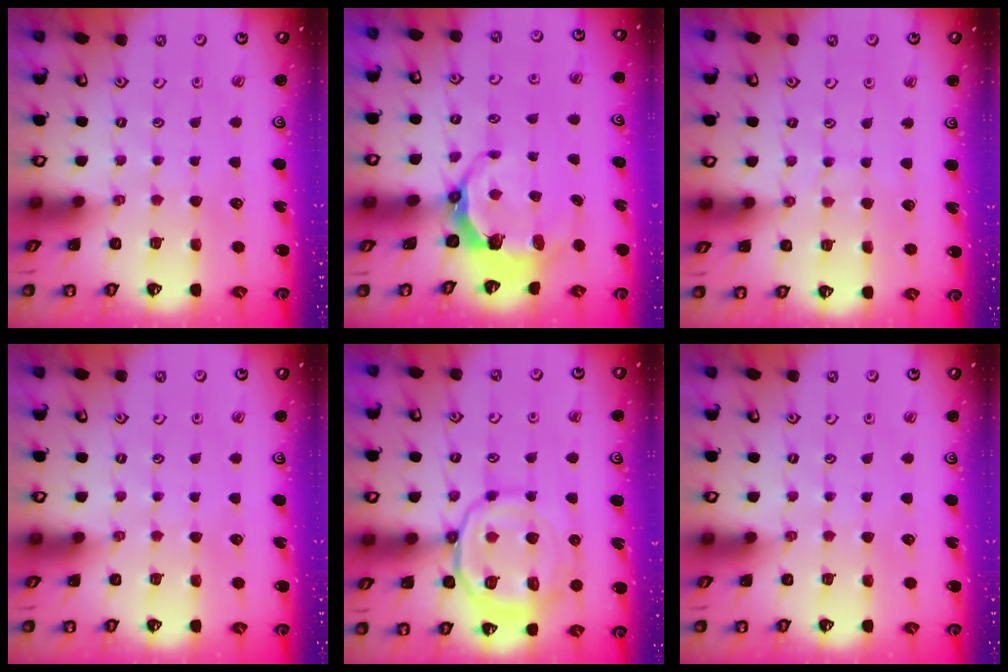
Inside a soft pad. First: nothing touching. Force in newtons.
{"total": 6.3, "press": 4.8, "slide": 4.1}
{"total": 3.7, "press": 3.6, "slide": 0.5}
{"total": 0.0}
{"total": 14.7, "press": 14.6, "slide": 1.5}
{"total": 0.0}